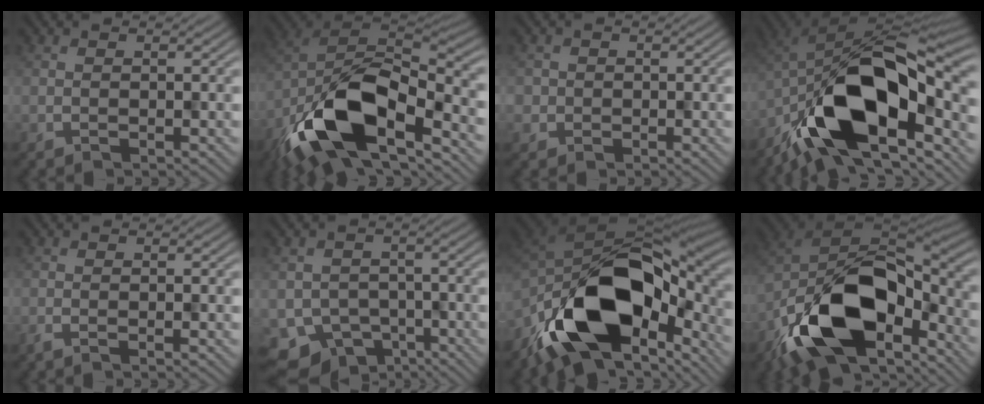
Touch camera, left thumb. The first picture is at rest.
{"total": 16.3, "force": [-7.7, 8.3, 11.7], "torque": [-0.240, -0.037, -0.141]}
{"total": 1.6, "force": [-0.1, 1.5, -0.6], "torque": [0.020, -0.003, -0.003]}
{"total": 17.4, "force": [-6.5, 9.2, 13.3], "torque": [-0.232, -0.018, -0.115]}
{"total": 1.4, "force": [-0.7, 0.2, 1.2], "torque": [-0.021, 0.002, -0.018]}
{"total": 8.3, "force": [-5.4, 5.9, 2.1], "torque": [-0.046, -0.030, -0.072]}
{"total": 18.6, "force": [-6.9, 11.0, 13.2], "torque": [-0.255, -0.028, -0.108]}
{"total": 17.9, "force": [-8.2, 9.9, 12.4], "torque": [-0.241, -0.032, -0.141]}